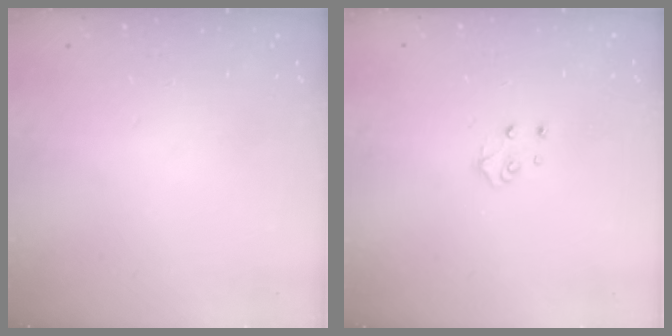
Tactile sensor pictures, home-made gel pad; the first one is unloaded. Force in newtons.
{"total": 4.5, "press": 4.4, "slide": 0.4}